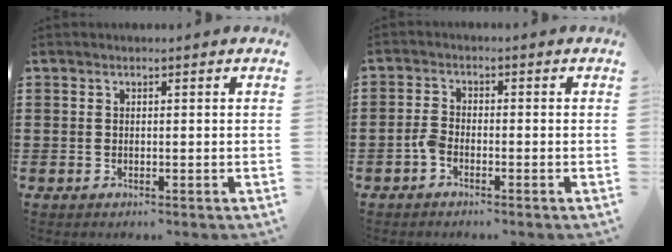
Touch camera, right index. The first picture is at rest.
{"total": 2.1, "force": [-1.4, 0.9, 1.3], "torque": [-0.040, 0.000, -0.032]}